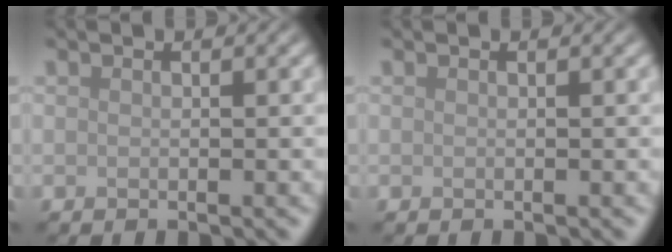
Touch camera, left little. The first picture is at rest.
{"total": 0.0}